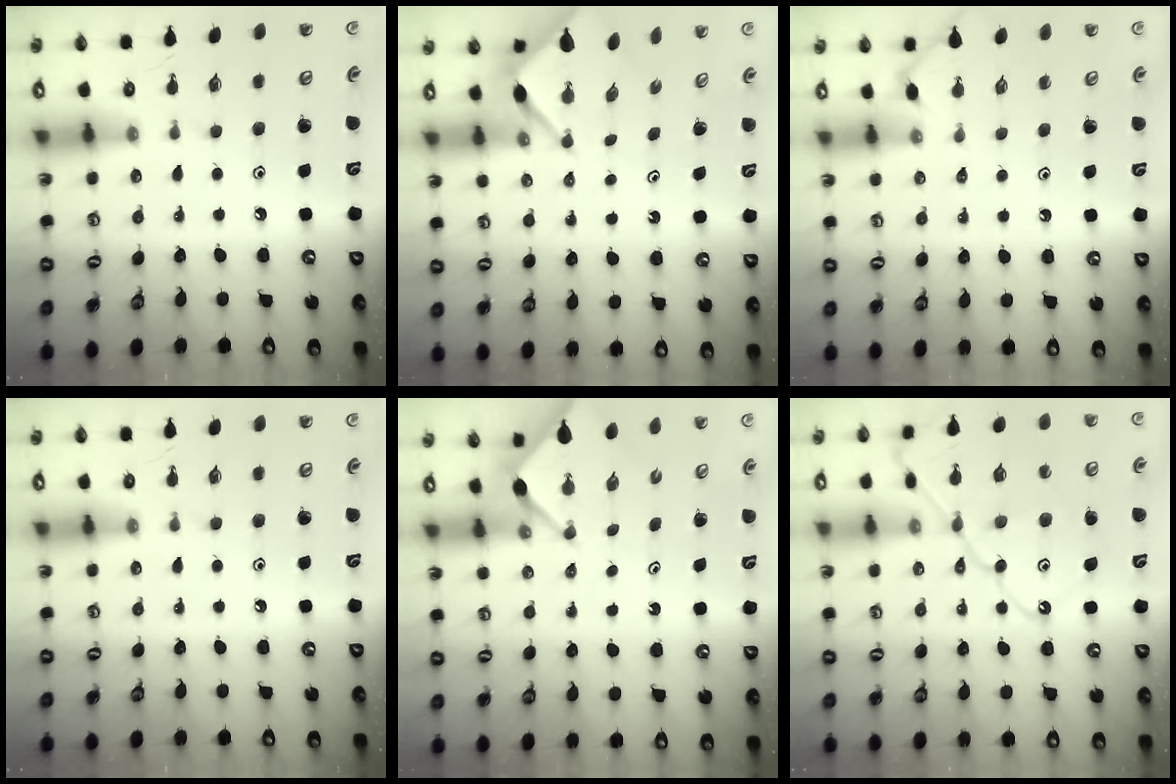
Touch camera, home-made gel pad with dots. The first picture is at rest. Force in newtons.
{"total": 3.1, "press": 3.1, "slide": 0.3}
{"total": 2.6, "press": 2.6, "slide": 0.5}
{"total": 0.0}
{"total": 2.6, "press": 2.5, "slide": 0.4}
{"total": 14.1, "press": 14.0, "slide": 1.4}